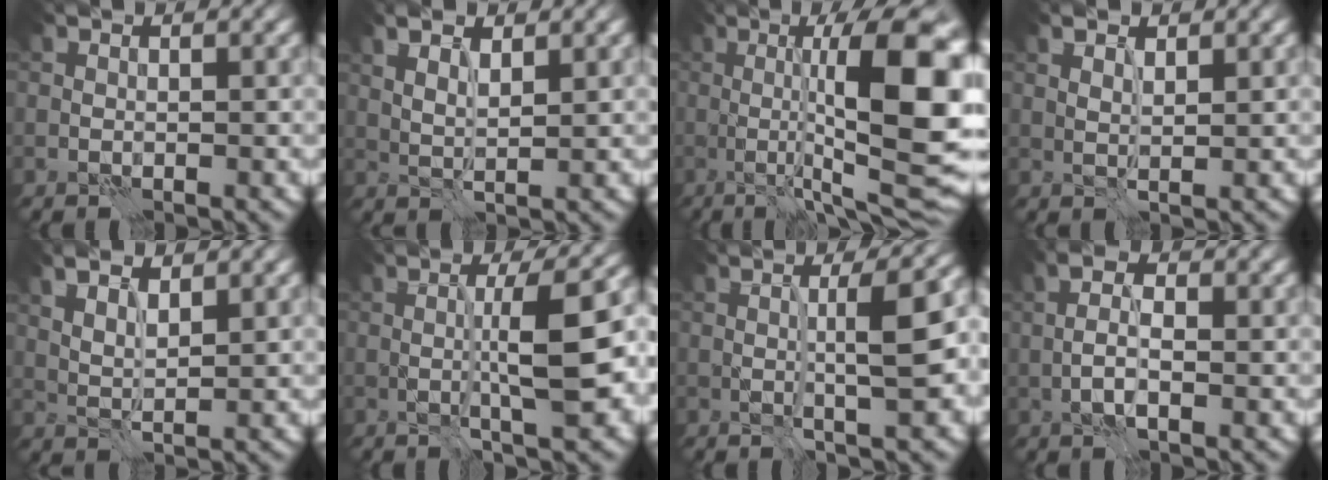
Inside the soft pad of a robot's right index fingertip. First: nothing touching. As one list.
[{"total": 2.7, "force": [1.5, 1.0, 2.0], "torque": [-0.032, 0.001, 0.022]}, {"total": 15.4, "force": [0.2, 4.5, 14.7], "torque": [-0.173, 0.017, 0.000]}, {"total": 1.2, "force": [0.8, 0.5, 0.8], "torque": [-0.010, -0.003, 0.015]}, {"total": 3.2, "force": [1.8, 1.2, 2.3], "torque": [-0.042, 0.004, 0.029]}, {"total": 7.2, "force": [-0.3, 1.5, 7.0], "torque": [-0.094, 0.011, -0.006]}, {"total": 5.4, "force": [-0.1, 1.0, 5.3], "torque": [-0.065, 0.012, -0.002]}, {"total": 3.0, "force": [-0.6, 1.3, 2.7], "torque": [-0.061, 0.004, -0.016]}]